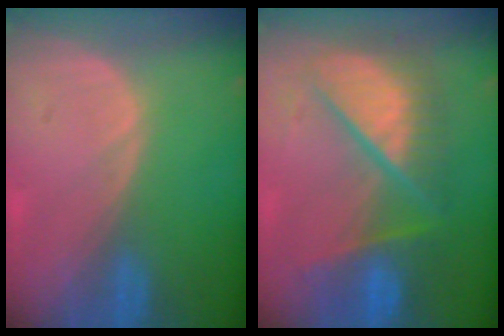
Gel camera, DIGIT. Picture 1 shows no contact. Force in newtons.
{"total": 9.9, "press": 9.9, "slide": 1.0}